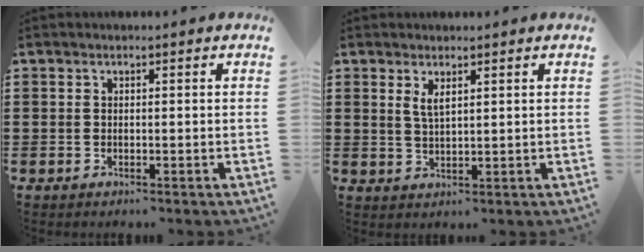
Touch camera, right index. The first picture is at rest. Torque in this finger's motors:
{"motor_torque": [0.55, 0.29, 0.24, 0.09]}